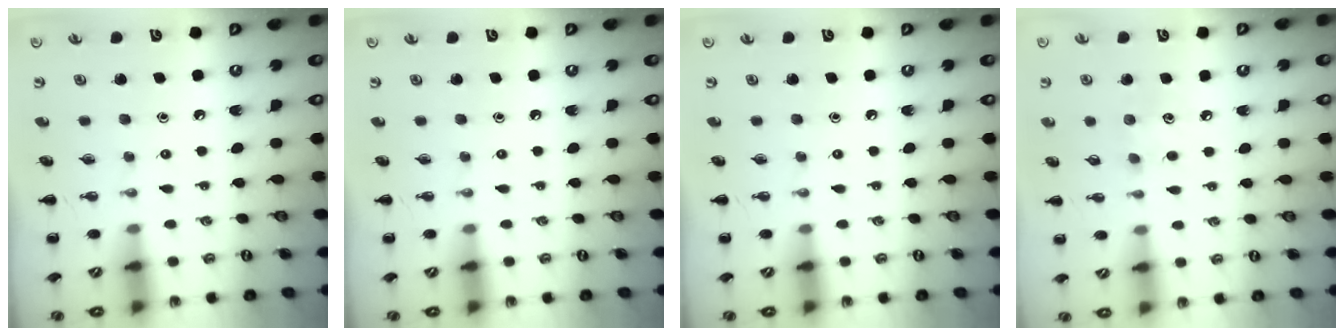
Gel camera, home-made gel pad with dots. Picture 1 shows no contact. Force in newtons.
{"total": 0.0}
{"total": 0.0}
{"total": 4.6, "press": 4.4, "slide": 1.1}